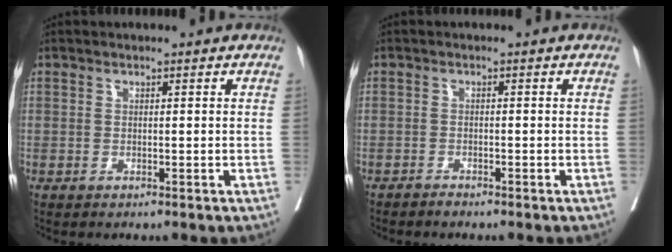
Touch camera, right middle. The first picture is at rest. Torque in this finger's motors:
{"motor_torque": [0.17, -0.17, -0.02, 0.00]}